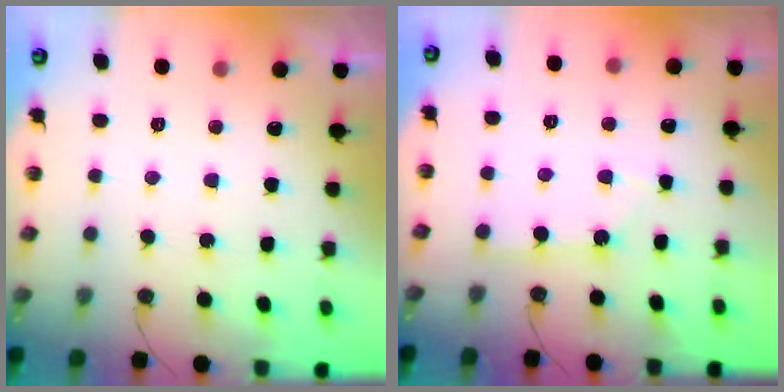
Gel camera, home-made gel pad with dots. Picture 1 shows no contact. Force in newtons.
{"total": 1.3, "press": 1.3, "slide": 0.1}